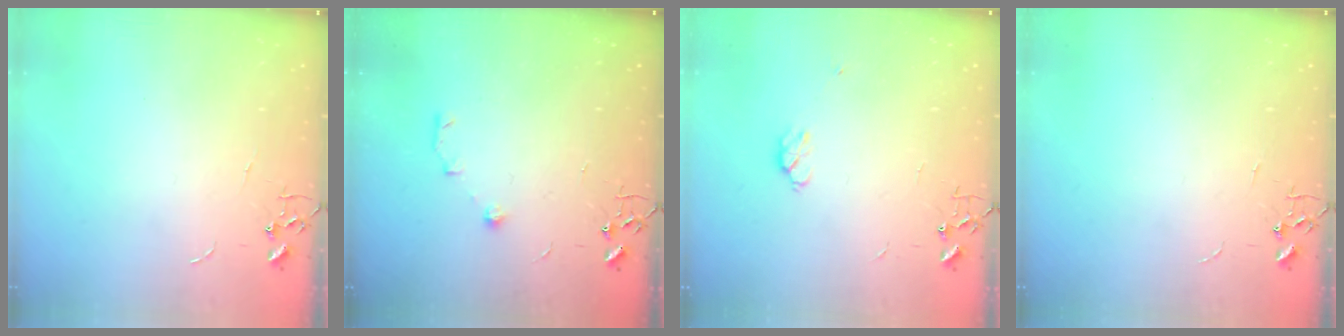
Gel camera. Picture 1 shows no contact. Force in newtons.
{"total": 7.3, "press": 7.2, "slide": 1.4}
{"total": 4.5, "press": 4.4, "slide": 1.1}
{"total": 0.0}